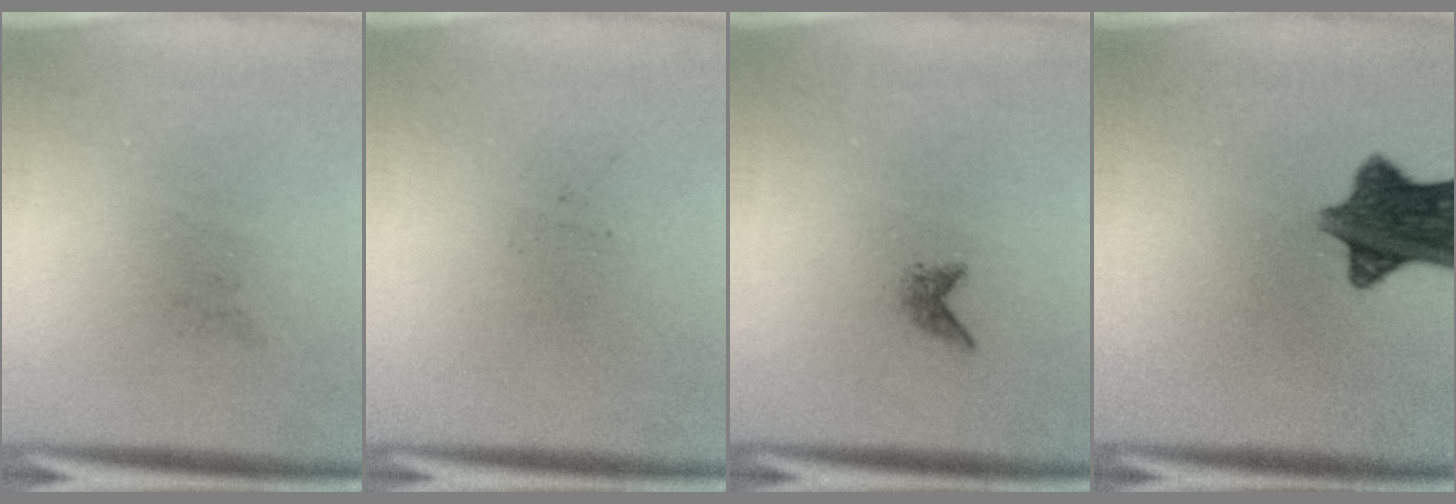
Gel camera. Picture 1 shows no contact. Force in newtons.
{"total": 0.0}
{"total": 0.8}
{"total": 9.9}